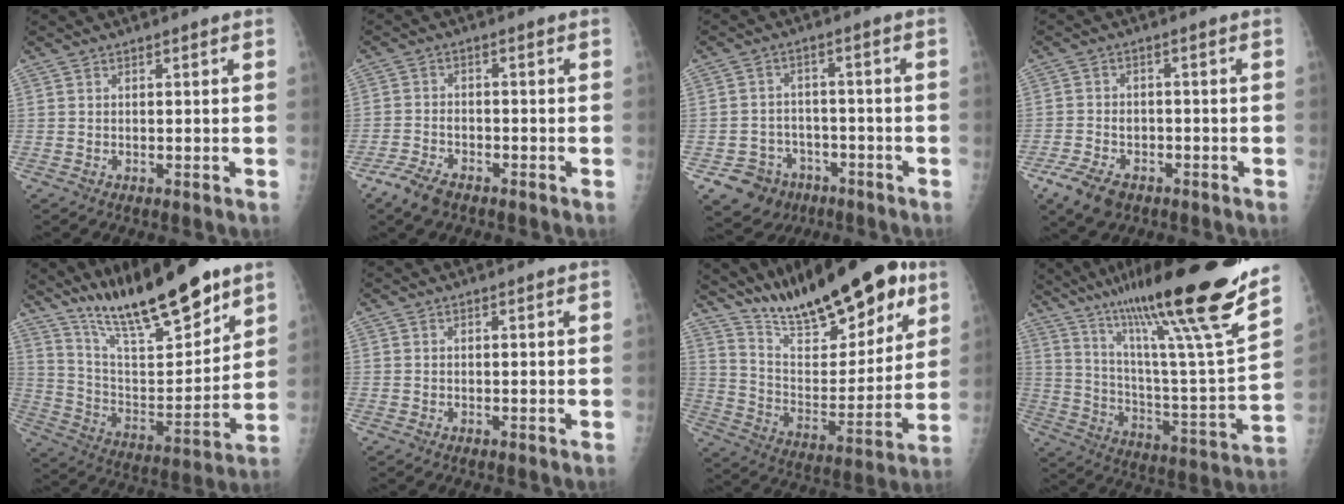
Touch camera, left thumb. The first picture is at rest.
{"total": 5.6, "force": [-4.1, 2.4, 2.9], "torque": [-0.069, 0.010, -0.079]}
{"total": 9.1, "force": [-4.8, 7.6, 1.7], "torque": [-0.023, 0.041, -0.064]}
{"total": 7.6, "force": [-4.6, 4.6, 3.9], "torque": [-0.077, 0.012, -0.077]}
{"total": 21.8, "force": [16.1, 5.3, 13.7], "torque": [-0.198, -0.081, 0.284]}
{"total": 0.0}
{"total": 24.0, "force": [17.1, 7.8, 15.0], "torque": [-0.193, -0.072, 0.284]}
{"total": 30.0, "force": [21.2, 2.1, 21.1], "torque": [-0.328, -0.090, 0.342]}